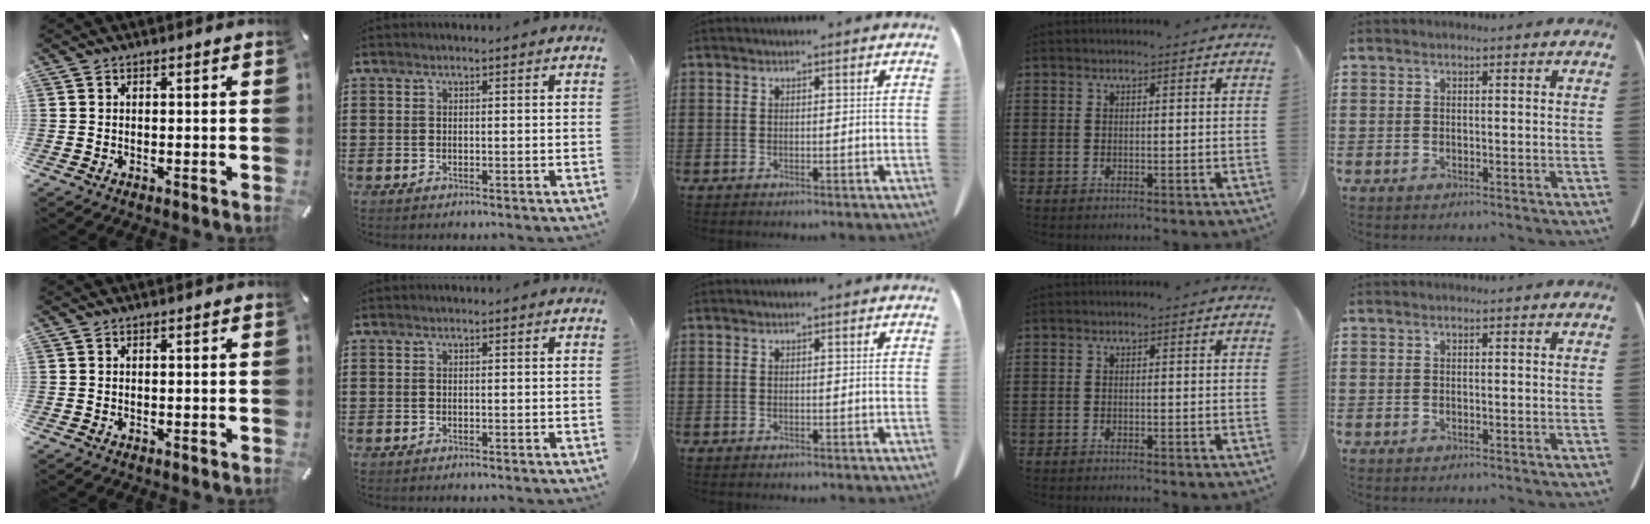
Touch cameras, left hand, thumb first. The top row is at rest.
{"ring": {"total": 0.6, "force": [-0.5, 0.0, 0.2], "torque": [-0.005, -0.003, -0.010]}}